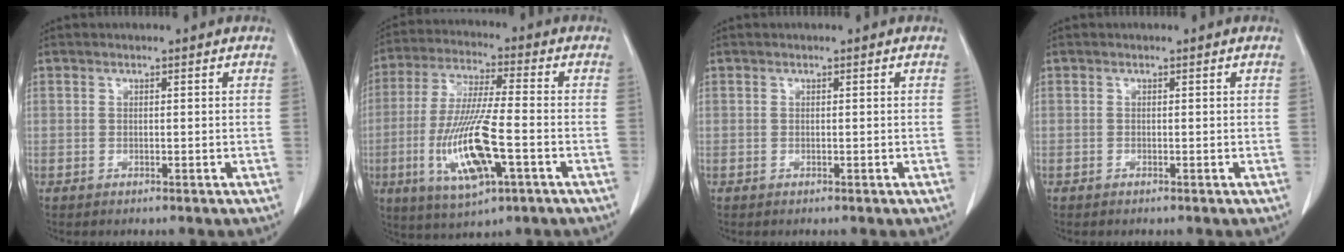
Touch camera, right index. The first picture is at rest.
{"total": 13.2, "force": [-4.1, 1.8, 12.4], "torque": [-0.256, -0.018, -0.074]}
{"total": 0.0}
{"total": 0.0}